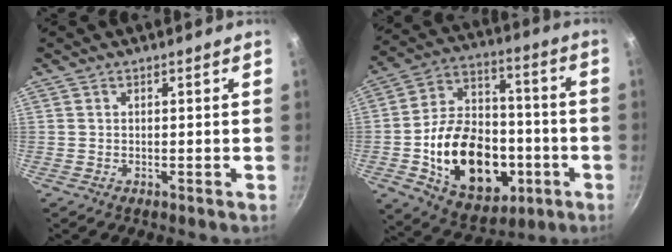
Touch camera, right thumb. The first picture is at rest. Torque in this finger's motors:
{"motor_torque": [-0.11, 1.15, 1.18, -1.12, 0.19]}